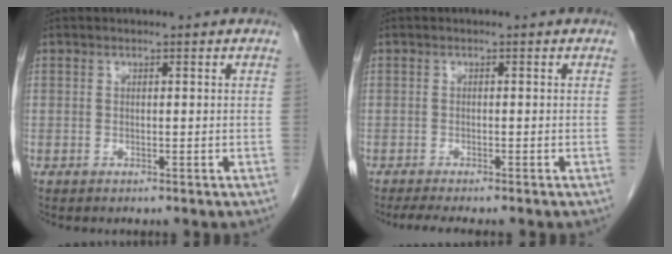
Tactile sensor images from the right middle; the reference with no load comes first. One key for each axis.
{"total": 4.1, "fx": -3.4, "fy": 0.3, "fz": 2.3, "tx": -0.035, "ty": -0.011, "tz": -0.051}